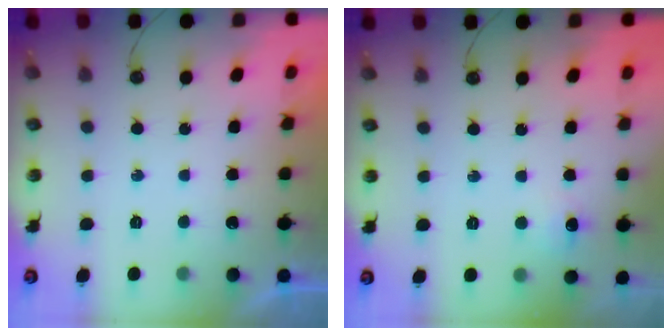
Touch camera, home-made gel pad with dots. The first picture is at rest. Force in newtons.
{"total": 5.9, "press": 5.8, "slide": 0.7}